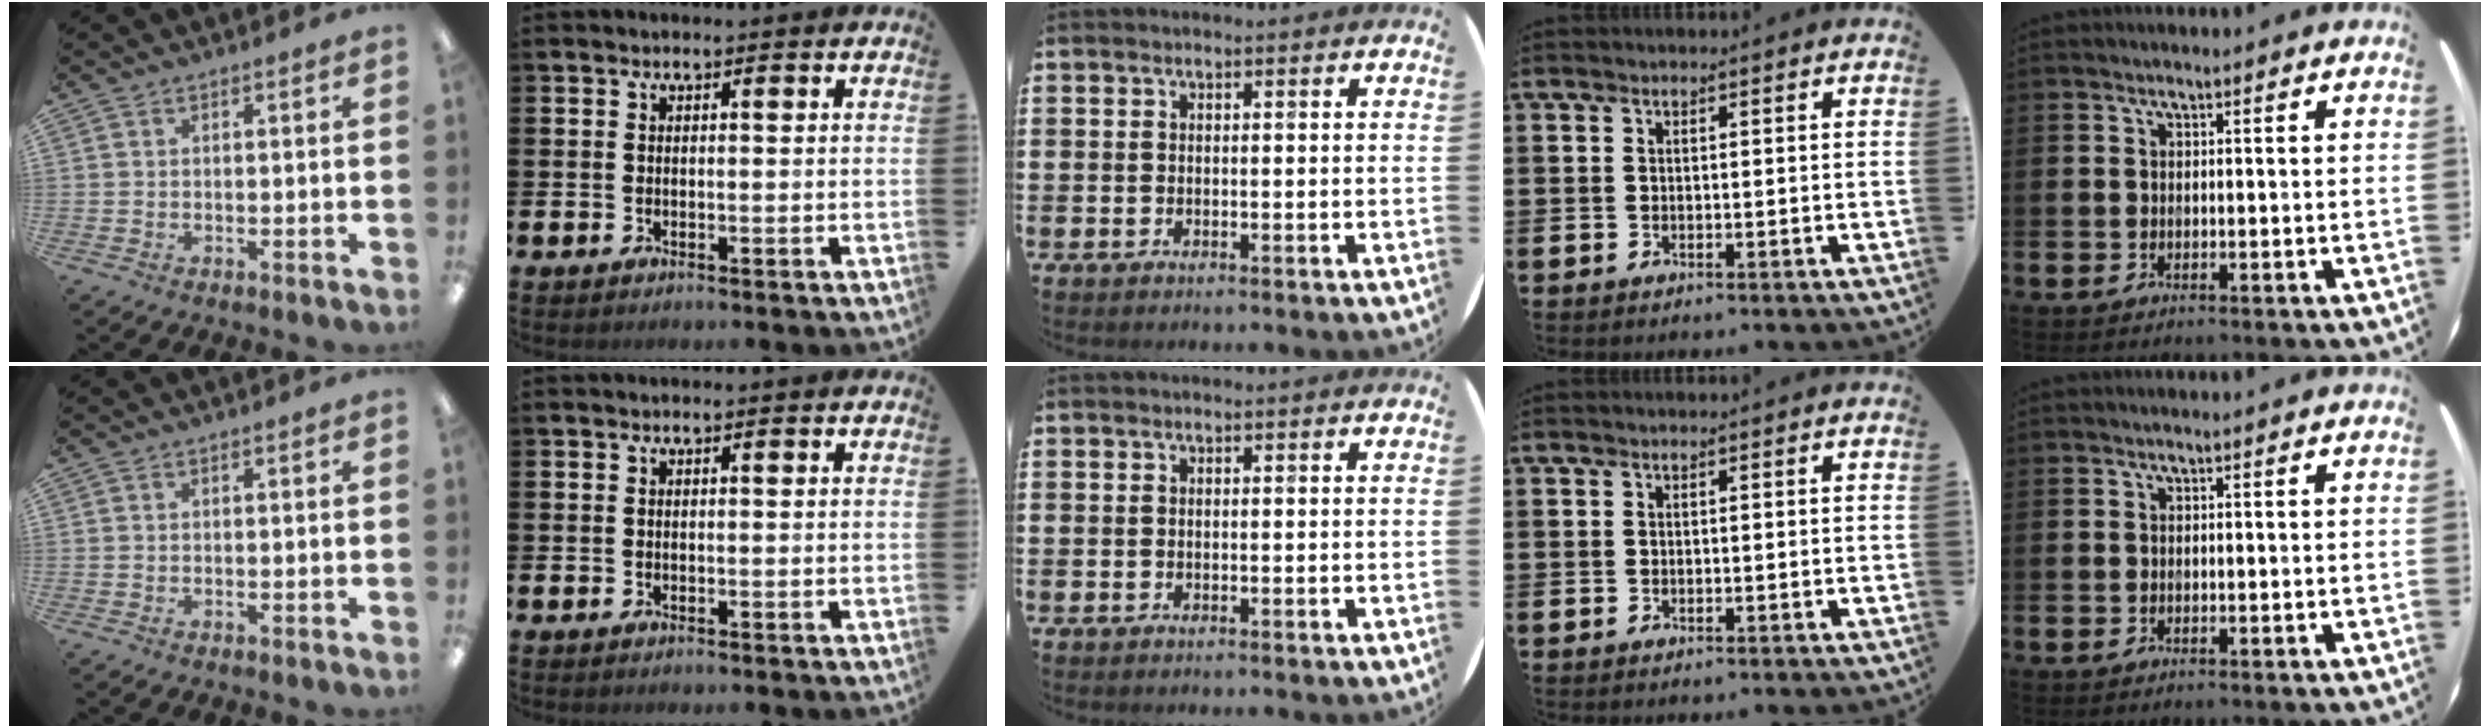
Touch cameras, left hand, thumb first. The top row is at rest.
{}